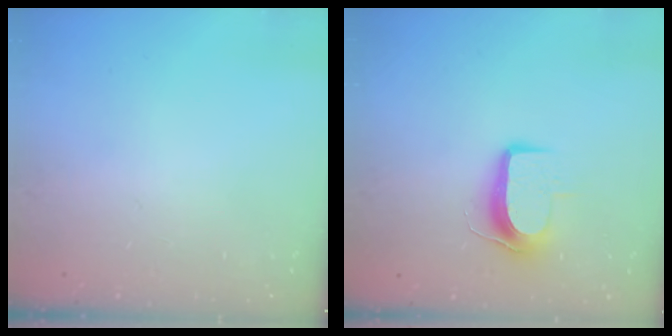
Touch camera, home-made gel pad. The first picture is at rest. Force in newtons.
{"total": 8.7, "press": 8.6, "slide": 0.7}